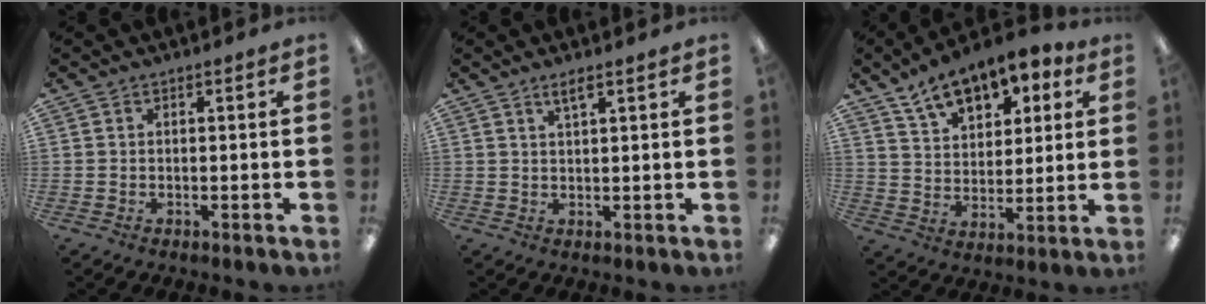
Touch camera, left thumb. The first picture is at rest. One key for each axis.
{"total": 2.7, "fx": 2.0, "fy": 0.3, "fz": 1.8, "tx": -0.041, "ty": 0.000, "tz": 0.035}
{"total": 12.8, "fx": 9.8, "fy": 6.6, "fz": 5.1, "tx": -0.078, "ty": -0.058, "tz": 0.178}